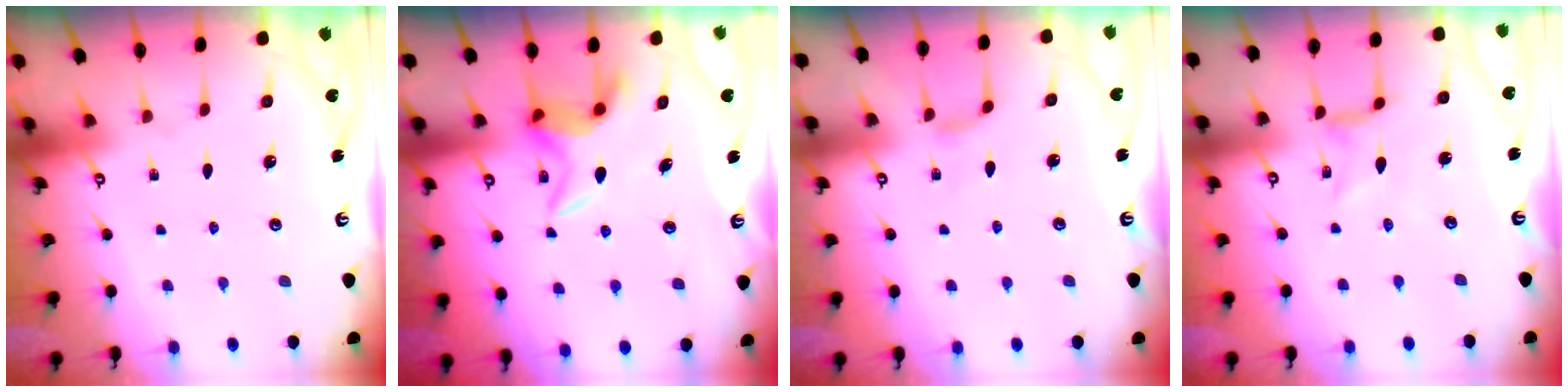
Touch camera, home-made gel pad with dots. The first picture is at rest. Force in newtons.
{"total": 5.8, "press": 5.8, "slide": 0.2}
{"total": 1.9, "press": 1.9, "slide": 0.4}
{"total": 0.0}